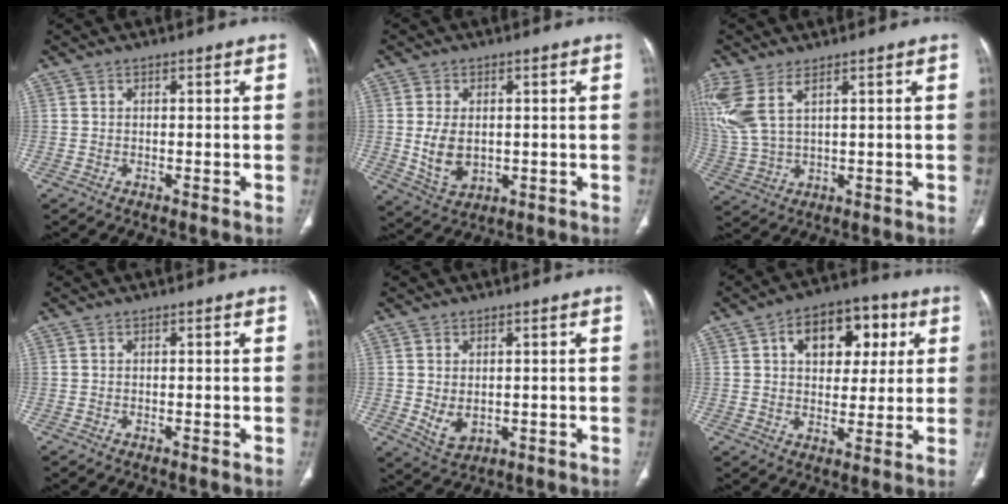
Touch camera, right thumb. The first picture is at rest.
{"total": 7.2, "force": [0.0, 4.8, 5.4], "torque": [-0.093, -0.009, 0.015]}
{"total": 11.1, "force": [5.1, 5.0, 8.5], "torque": [-0.220, -0.007, 0.119]}
{"total": 0.0}
{"total": 4.3, "force": [0.0, 2.9, 3.2], "torque": [-0.054, -0.009, 0.015]}
{"total": 14.0, "force": [4.7, 9.0, 9.6], "torque": [-0.094, 0.006, 0.069]}